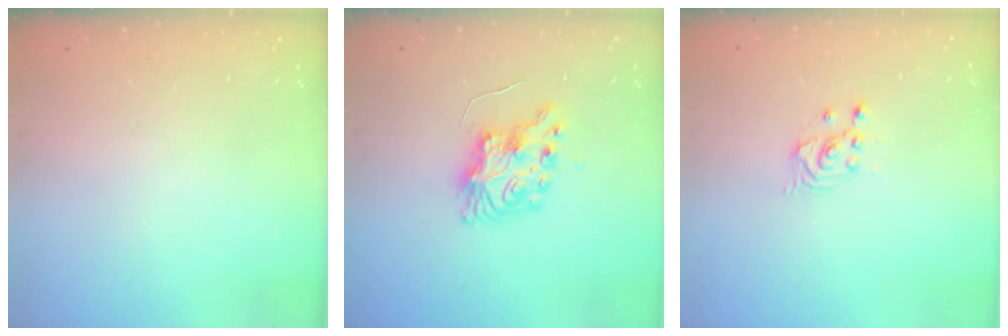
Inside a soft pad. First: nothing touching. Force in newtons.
{"total": 9.8, "press": 9.8, "slide": 0.9}
{"total": 2.5, "press": 2.5, "slide": 0.3}